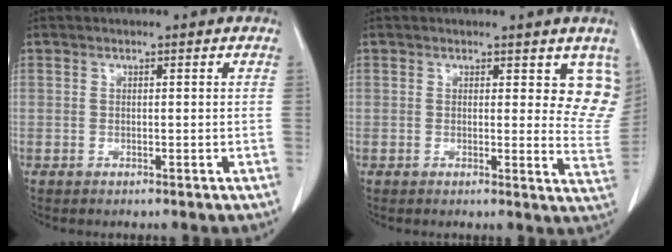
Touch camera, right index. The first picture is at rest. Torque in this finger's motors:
{"motor_torque": [0.29, 0.22, 0.10, 0.01]}